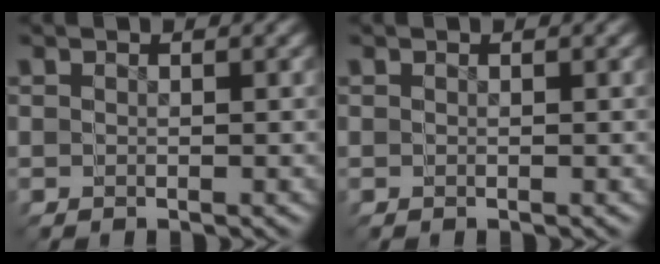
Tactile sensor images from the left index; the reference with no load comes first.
{"total": 0.0}